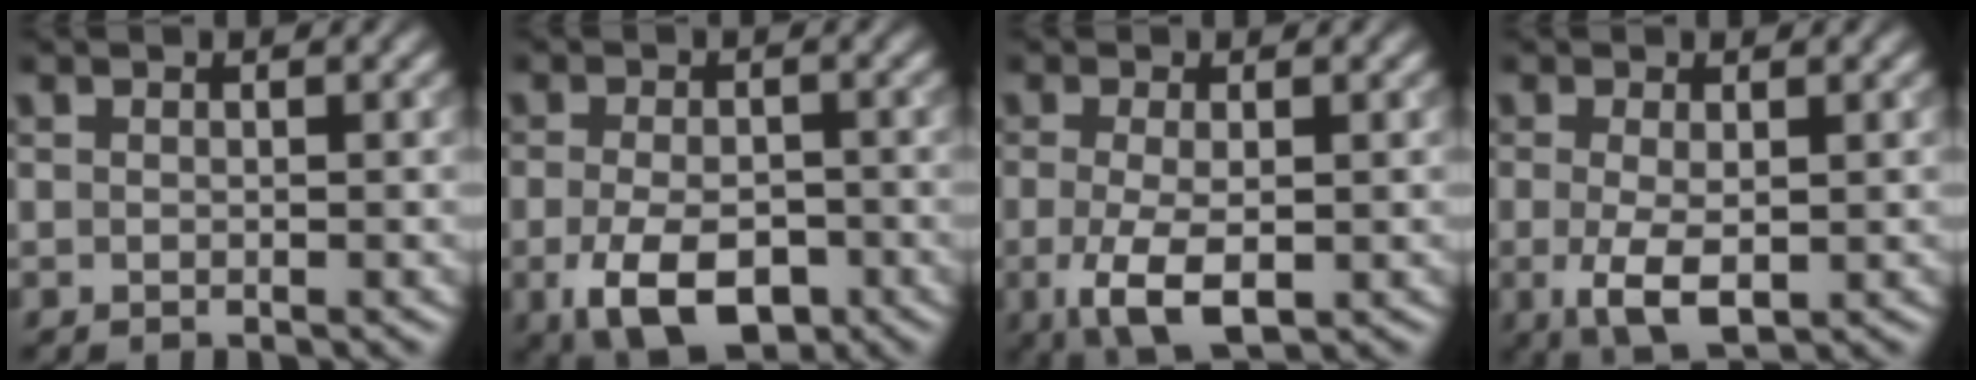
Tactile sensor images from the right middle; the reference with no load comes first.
{"total": 6.8, "force": [-2.7, 3.7, 5.0], "torque": [-0.098, -0.016, -0.043]}
{"total": 4.7, "force": [-1.2, 1.8, 4.2], "torque": [-0.087, -0.013, -0.020]}
{"total": 3.8, "force": [-0.6, 1.6, 3.4], "torque": [-0.073, -0.011, -0.009]}